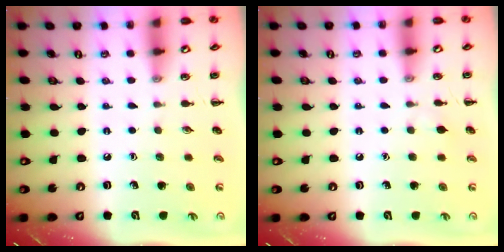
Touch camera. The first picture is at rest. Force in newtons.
{"total": 2.9, "press": 2.7, "slide": 0.9}